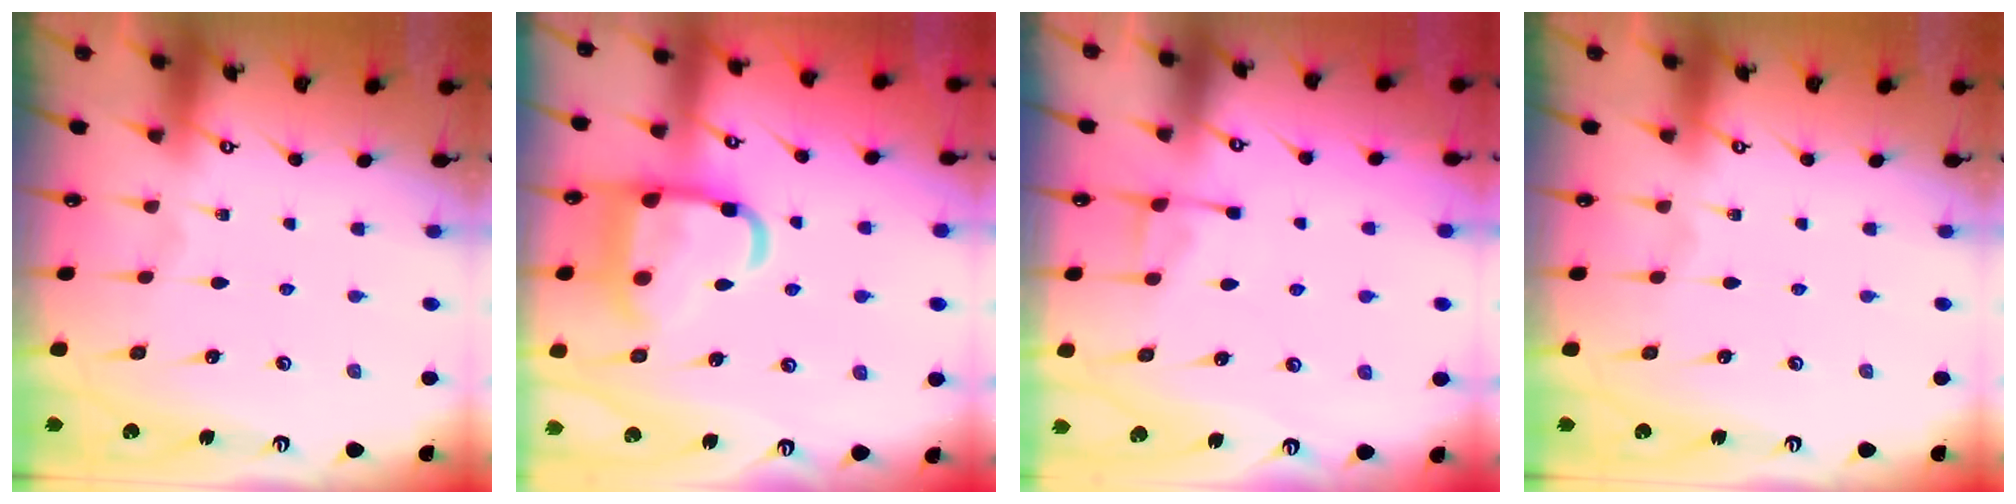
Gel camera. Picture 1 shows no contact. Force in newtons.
{"total": 15.1, "press": 15.1, "slide": 1.3}
{"total": 4.4, "press": 4.2, "slide": 1.0}
{"total": 0.0}